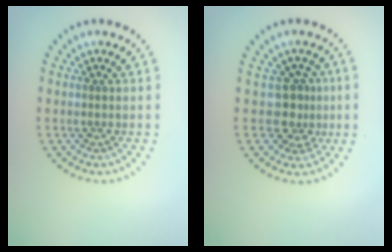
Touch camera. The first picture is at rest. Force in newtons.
{"total": 2.6, "press": 2.0, "slide": 1.8}